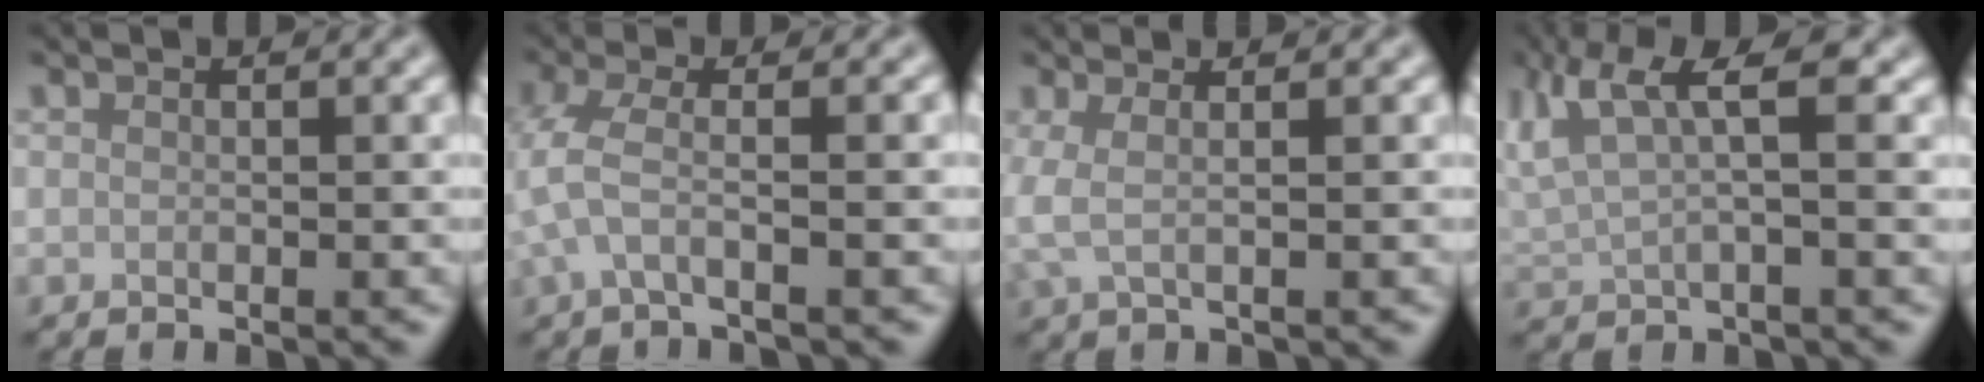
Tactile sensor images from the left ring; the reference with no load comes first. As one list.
[{"total": 3.1, "force": [-1.1, 0.7, 2.8], "torque": [-0.061, -0.007, -0.034]}, {"total": 1.8, "force": [0.2, 0.5, 1.8], "torque": [-0.036, 0.005, 0.001]}, {"total": 5.4, "force": [2.1, 1.8, 4.6], "torque": [-0.103, 0.010, 0.039]}]